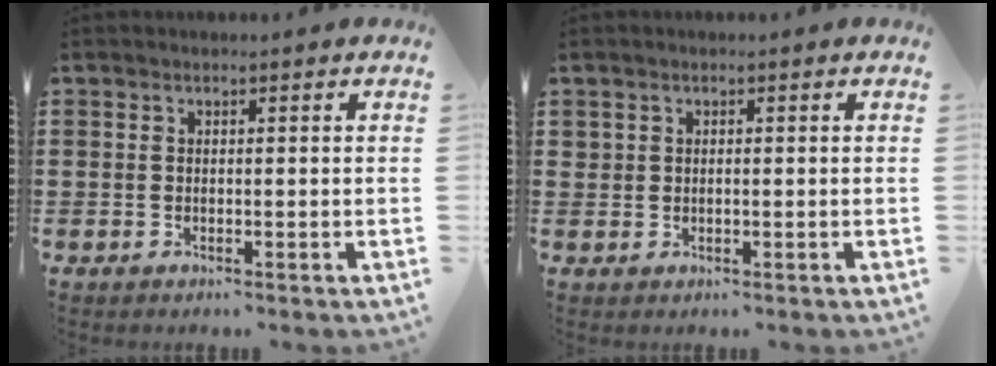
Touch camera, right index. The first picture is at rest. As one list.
[{"total": 0.7, "force": [0.3, 0.5, 0.3], "torque": [-0.008, 0.003, 0.006]}]